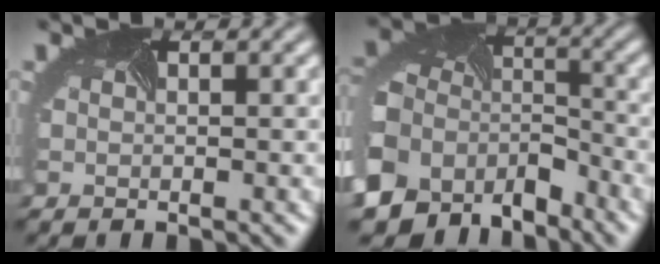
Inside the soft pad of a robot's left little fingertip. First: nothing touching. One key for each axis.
{"total": 11.0, "fx": -6.3, "fy": 7.8, "fz": 4.5, "tx": -0.122, "ty": -0.042, "tz": -0.097}